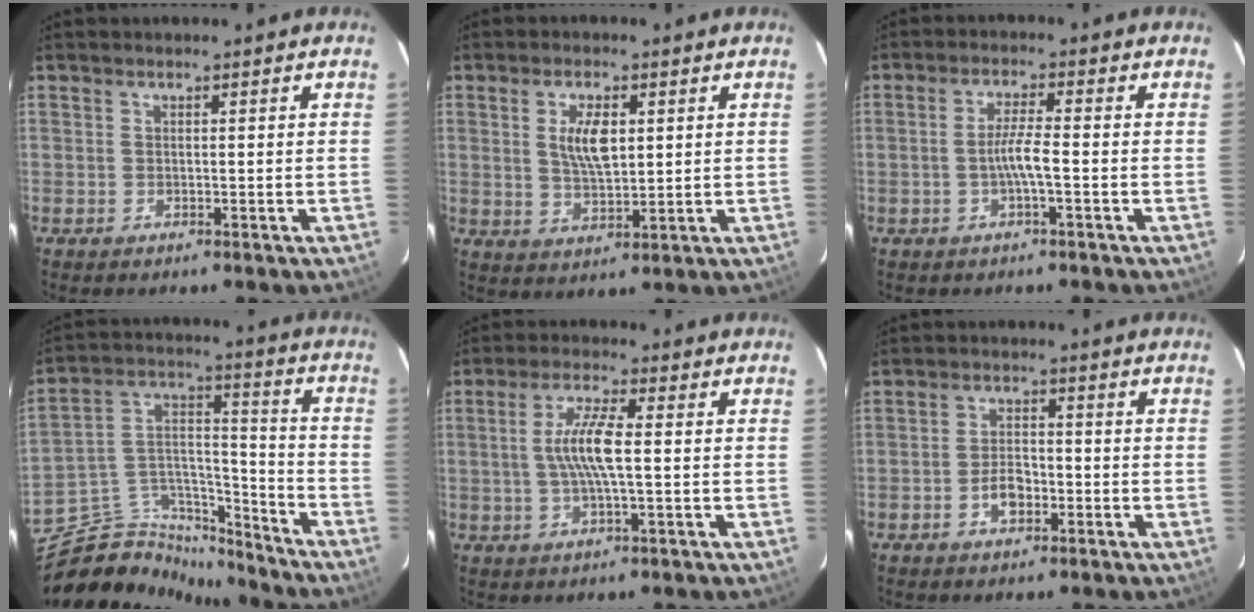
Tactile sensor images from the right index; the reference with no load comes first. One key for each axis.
{"total": 6.7, "fx": 1.7, "fy": 3.0, "fz": 5.8, "tx": -0.104, "ty": 0.001, "tz": 0.035}
{"total": 4.0, "fx": -1.3, "fy": -0.2, "fz": 3.8, "tx": -0.073, "ty": 0.002, "tz": -0.023}
{"total": 16.2, "fx": -14.1, "fy": 6.6, "fz": 4.4, "tx": -0.095, "ty": 0.070, "tz": -0.237}
{"total": 7.3, "fx": -0.1, "fy": 0.9, "fz": 7.3, "tx": -0.139, "ty": 0.002, "tz": 0.000}
{"total": 4.4, "fx": -2.0, "fy": 2.7, "fz": 2.9, "tx": -0.056, "ty": 0.006, "tz": -0.031}